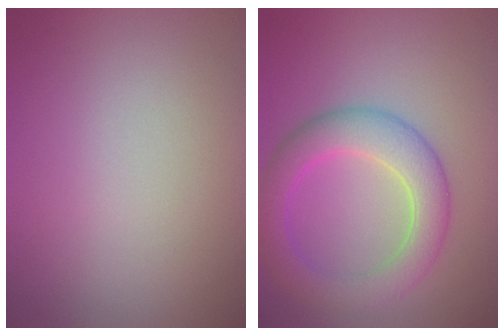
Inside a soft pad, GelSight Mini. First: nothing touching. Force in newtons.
{"total": 5.1, "press": 5.1, "slide": 0.1}